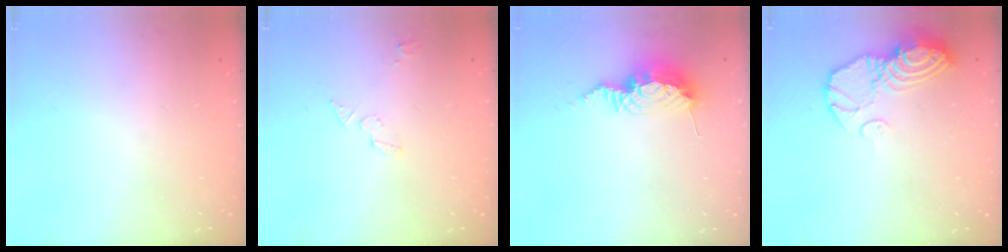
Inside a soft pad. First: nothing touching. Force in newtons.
{"total": 4.7, "press": 3.6, "slide": 3.1}
{"total": 10.3, "press": 10.2, "slide": 1.0}
{"total": 12.2, "press": 12.1, "slide": 1.4}